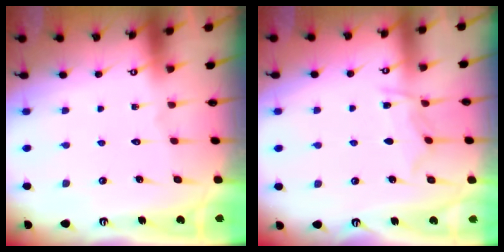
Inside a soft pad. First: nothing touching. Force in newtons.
{"total": 6.3, "press": 6.2, "slide": 0.8}